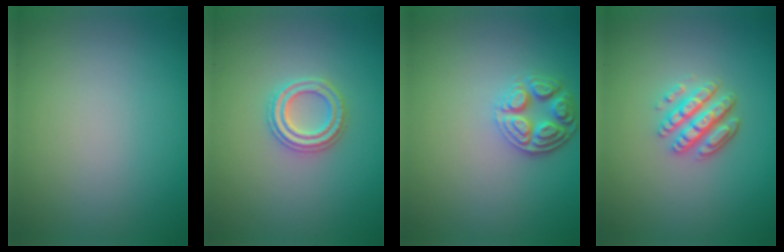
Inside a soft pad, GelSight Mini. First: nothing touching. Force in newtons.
{"total": 2.4, "press": 2.4, "slide": 0.4}
{"total": 3.7, "press": 3.1, "slide": 2.0}
{"total": 3.9, "press": 3.1, "slide": 2.3}